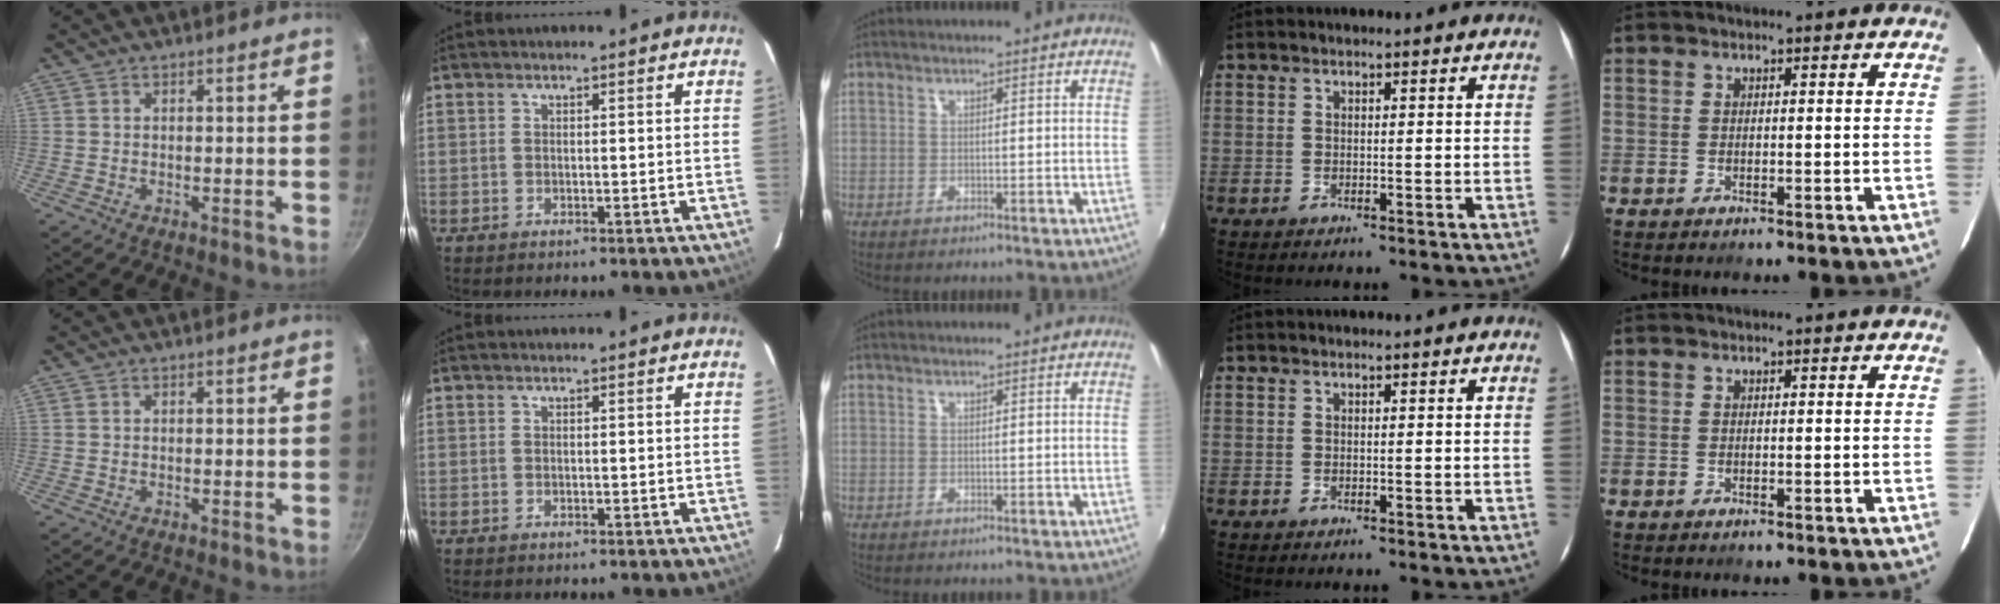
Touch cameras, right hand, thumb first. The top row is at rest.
{}